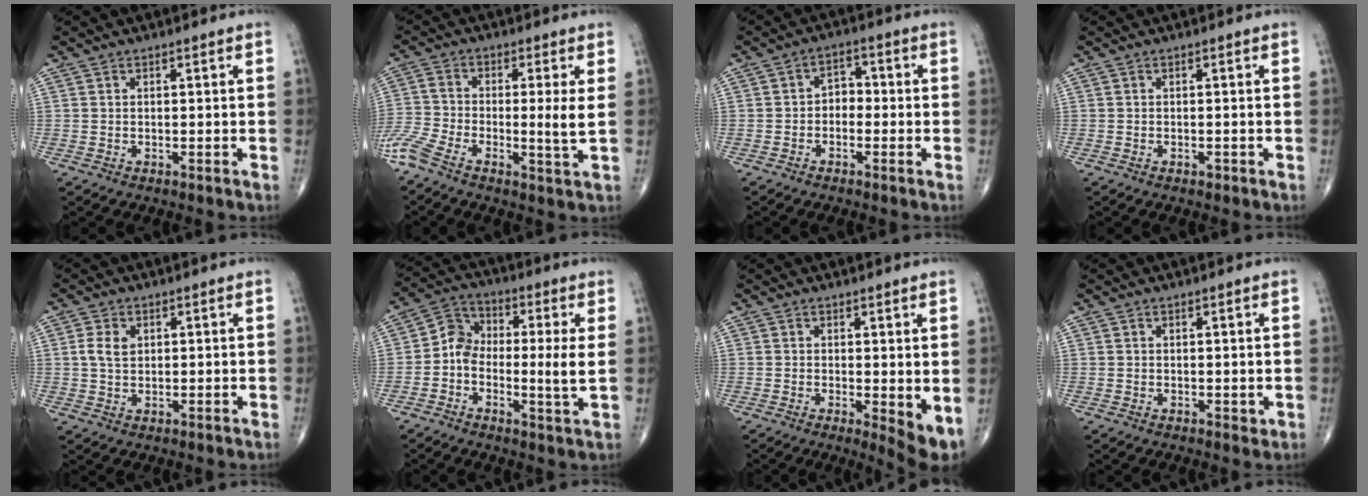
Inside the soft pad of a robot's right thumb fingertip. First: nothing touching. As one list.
[{"total": 8.9, "force": [-2.5, 1.2, 8.5], "torque": [-0.195, 0.000, -0.062]}, {"total": 3.6, "force": [-0.9, 2.7, 2.2], "torque": [-0.014, 0.021, -0.028]}, {"total": 0.5, "force": [-0.4, 0.2, 0.3], "torque": [-0.004, -0.001, -0.006]}, {"total": 3.8, "force": [1.0, 2.6, 2.6], "torque": [-0.045, 0.001, 0.020]}, {"total": 9.9, "force": [-0.2, 4.2, 9.0], "torque": [-0.149, 0.014, -0.020]}, {"total": 5.2, "force": [0.0, 1.6, 4.9], "torque": [-0.069, -0.016, 0.002]}, {"total": 0.9, "force": [0.3, 0.6, 0.6], "torque": [-0.006, -0.004, 0.006]}]